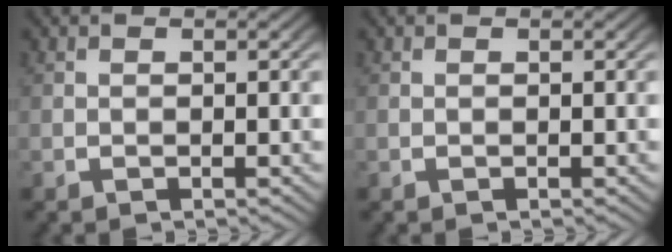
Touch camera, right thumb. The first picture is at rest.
{"total": 0.0}